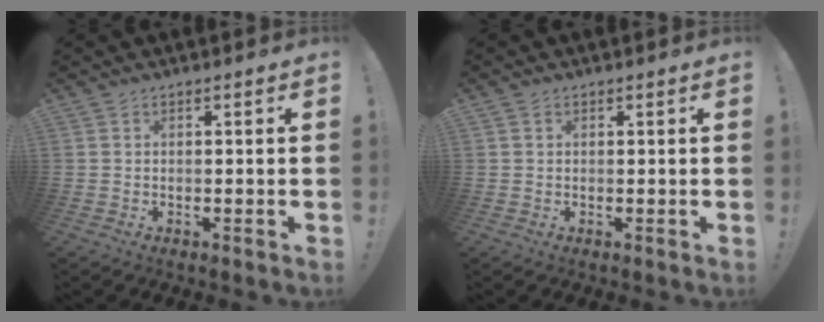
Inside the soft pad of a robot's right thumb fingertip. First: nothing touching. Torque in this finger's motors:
{"motor_torque": [-0.20, 0.13, 0.04, -0.12, 0.08]}